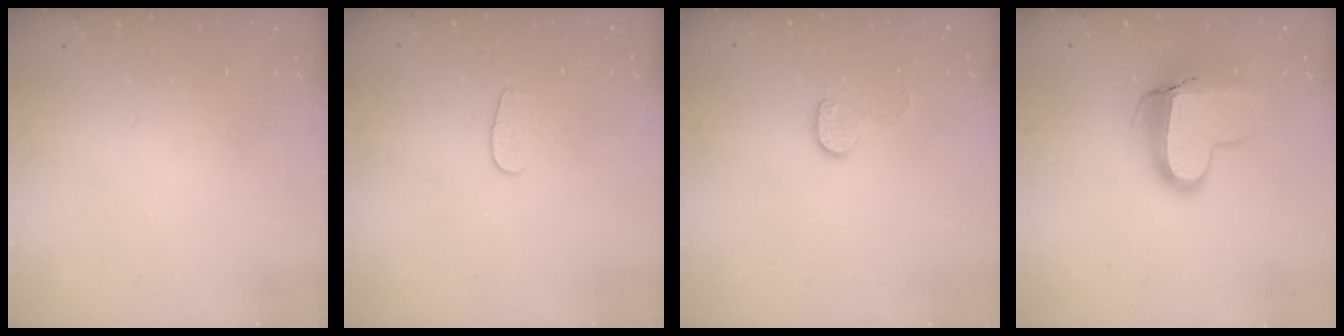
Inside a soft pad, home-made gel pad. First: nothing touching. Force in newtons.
{"total": 4.7, "press": 4.6, "slide": 0.4}
{"total": 8.0, "press": 8.0, "slide": 0.2}
{"total": 12.3, "press": 12.2, "slide": 1.3}